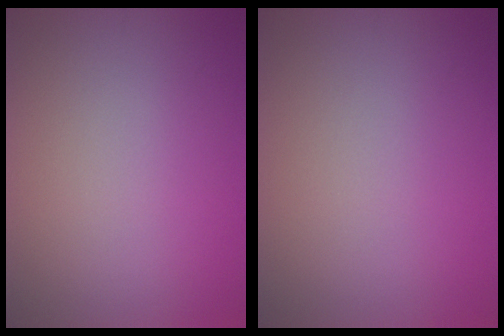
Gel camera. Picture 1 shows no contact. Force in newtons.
{"total": 0.0}